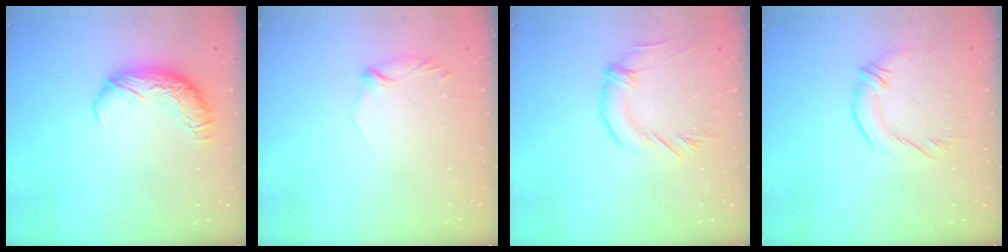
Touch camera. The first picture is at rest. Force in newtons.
{"total": 5.7, "press": 5.6, "slide": 1.0}
{"total": 1.3, "press": 1.3, "slide": 0.4}
{"total": 1.8, "press": 0.7, "slide": 1.7}